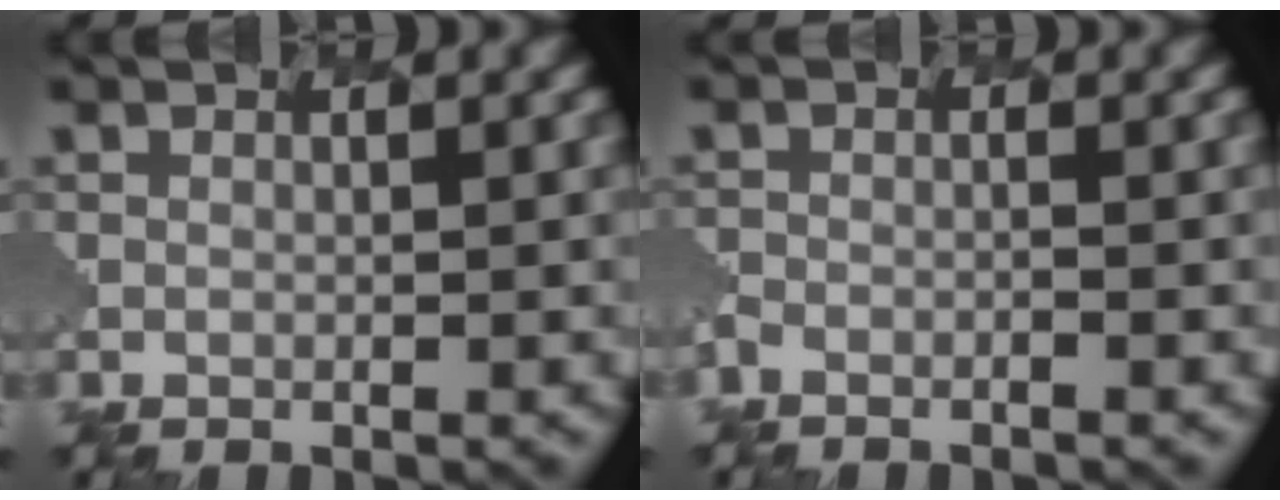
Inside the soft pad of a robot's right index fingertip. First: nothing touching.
{"total": 2.8, "force": [-2.8, 0.4, -0.3], "torque": [-0.012, -0.003, -0.047]}